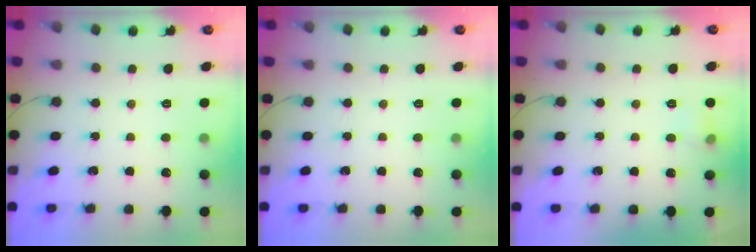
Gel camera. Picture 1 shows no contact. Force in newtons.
{"total": 0.0}
{"total": 5.6, "press": 5.3, "slide": 1.8}